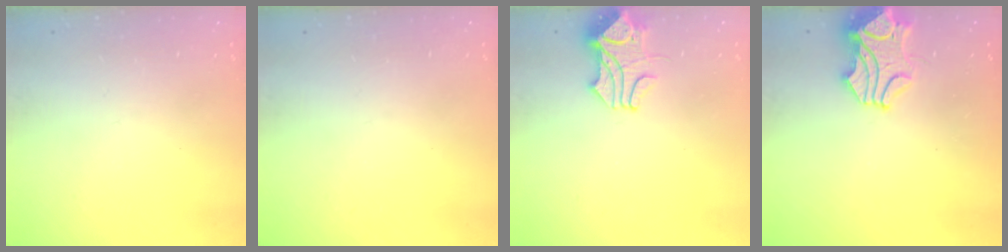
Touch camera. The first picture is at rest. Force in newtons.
{"total": 0.0}
{"total": 2.0, "press": 1.7, "slide": 1.0}
{"total": 2.1, "press": 1.6, "slide": 1.4}